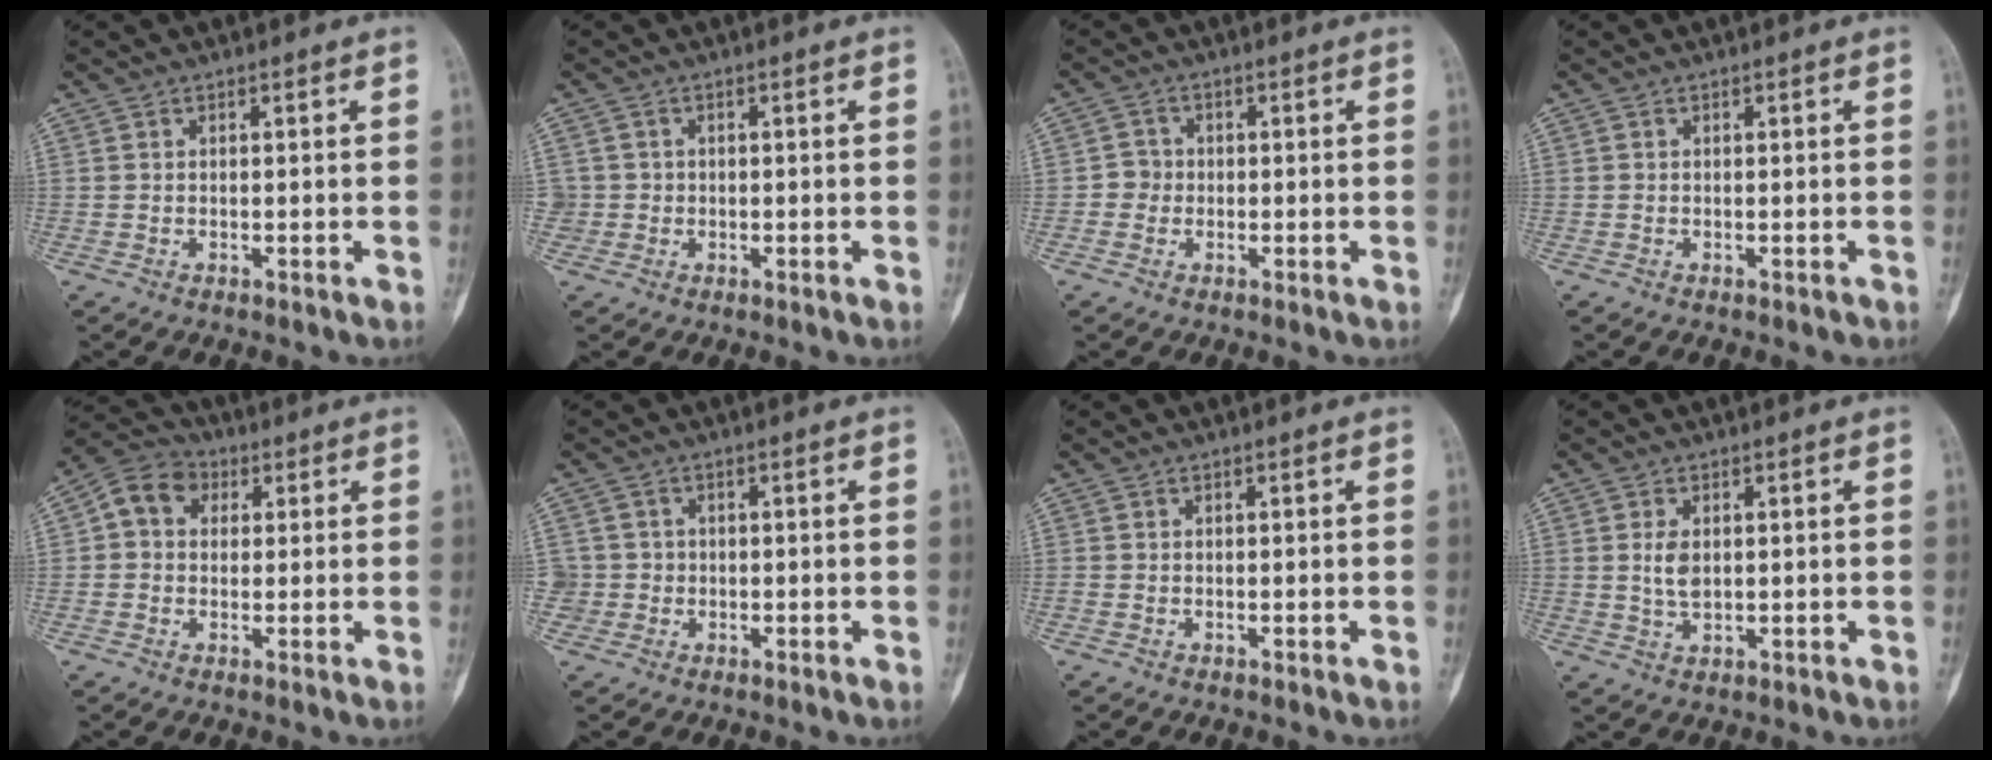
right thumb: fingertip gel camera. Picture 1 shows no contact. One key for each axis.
{"total": 2.1, "fx": -0.2, "fy": 2.1, "fz": -0.2, "tx": 0.021, "ty": 0.008, "tz": -0.005}
{"total": 2.4, "fx": -0.5, "fy": 2.3, "fz": 0.5, "tx": 0.010, "ty": 0.010, "tz": -0.016}
{"total": 0.0}
{"total": 7.5, "fx": 1.7, "fy": 6.2, "fz": 3.9, "tx": -0.047, "ty": 0.017, "tz": 0.017}
{"total": 3.0, "fx": -0.3, "fy": 3.0, "fz": -0.3, "tx": 0.031, "ty": 0.011, "tz": -0.010}
{"total": 0.0}
{"total": 3.8, "fx": 0.6, "fy": 2.3, "fz": 3.0, "tx": -0.055, "ty": -0.006, "tz": 0.016}